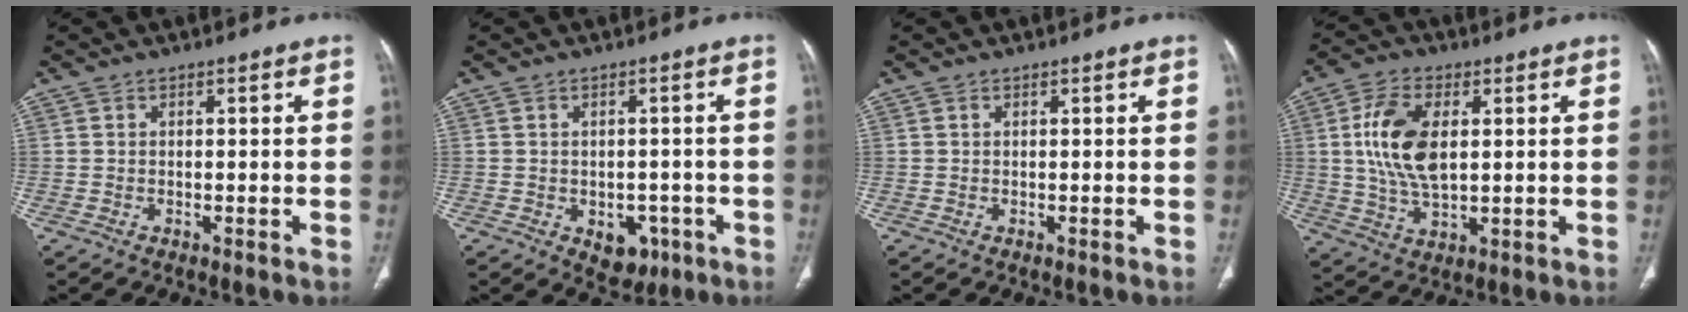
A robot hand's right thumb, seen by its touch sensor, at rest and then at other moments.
{"total": 5.7, "force": [-2.3, 4.0, 3.4], "torque": [-0.017, 0.012, -0.018]}
{"total": 0.0}
{"total": 12.3, "force": [2.1, 6.6, 10.2], "torque": [-0.203, -0.003, 0.042]}